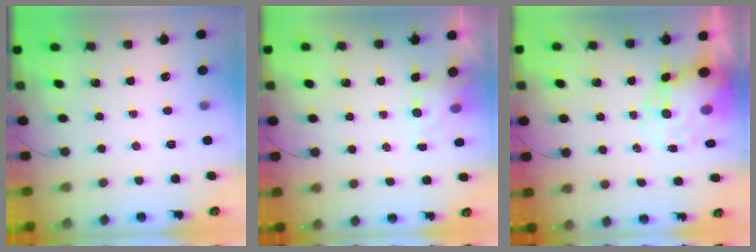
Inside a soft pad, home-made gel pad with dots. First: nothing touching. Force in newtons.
{"total": 4.6, "press": 4.5, "slide": 1.1}
{"total": 10.2, "press": 9.9, "slide": 2.3}